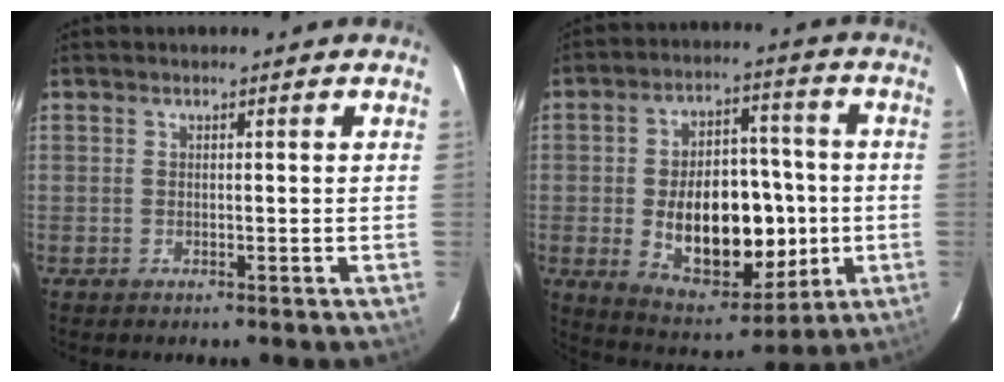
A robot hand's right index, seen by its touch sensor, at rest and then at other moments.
{"total": 18.4, "force": [-2.6, 11.4, 14.2], "torque": [-0.249, 0.012, -0.013]}